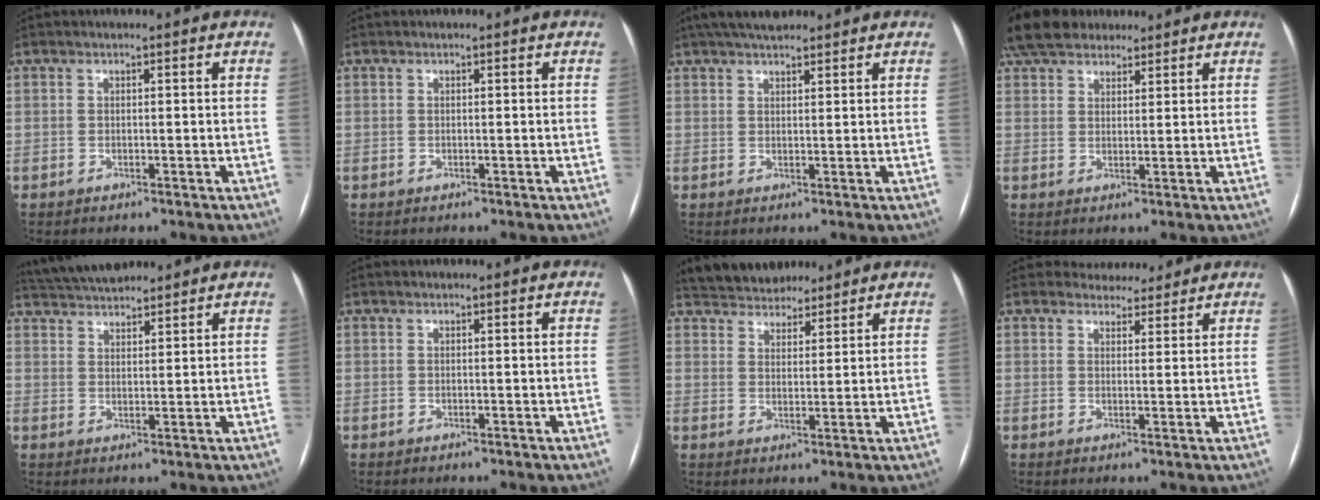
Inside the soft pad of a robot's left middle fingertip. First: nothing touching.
{"total": 0.0}
{"total": 7.2, "force": [6.0, 2.3, 3.4], "torque": [-0.056, 0.029, 0.103]}
{"total": 12.4, "force": [10.0, 5.6, 4.6], "torque": [-0.089, 0.049, 0.172]}
{"total": 9.3, "force": [8.6, 2.1, 2.8], "torque": [-0.057, 0.029, 0.148]}
{"total": 0.0}
{"total": 10.5, "force": [9.2, 4.4, 2.4], "torque": [-0.038, 0.022, 0.147]}
{"total": 5.2, "force": [4.7, 2.2, 0.1], "torque": [0.004, 0.004, 0.060]}